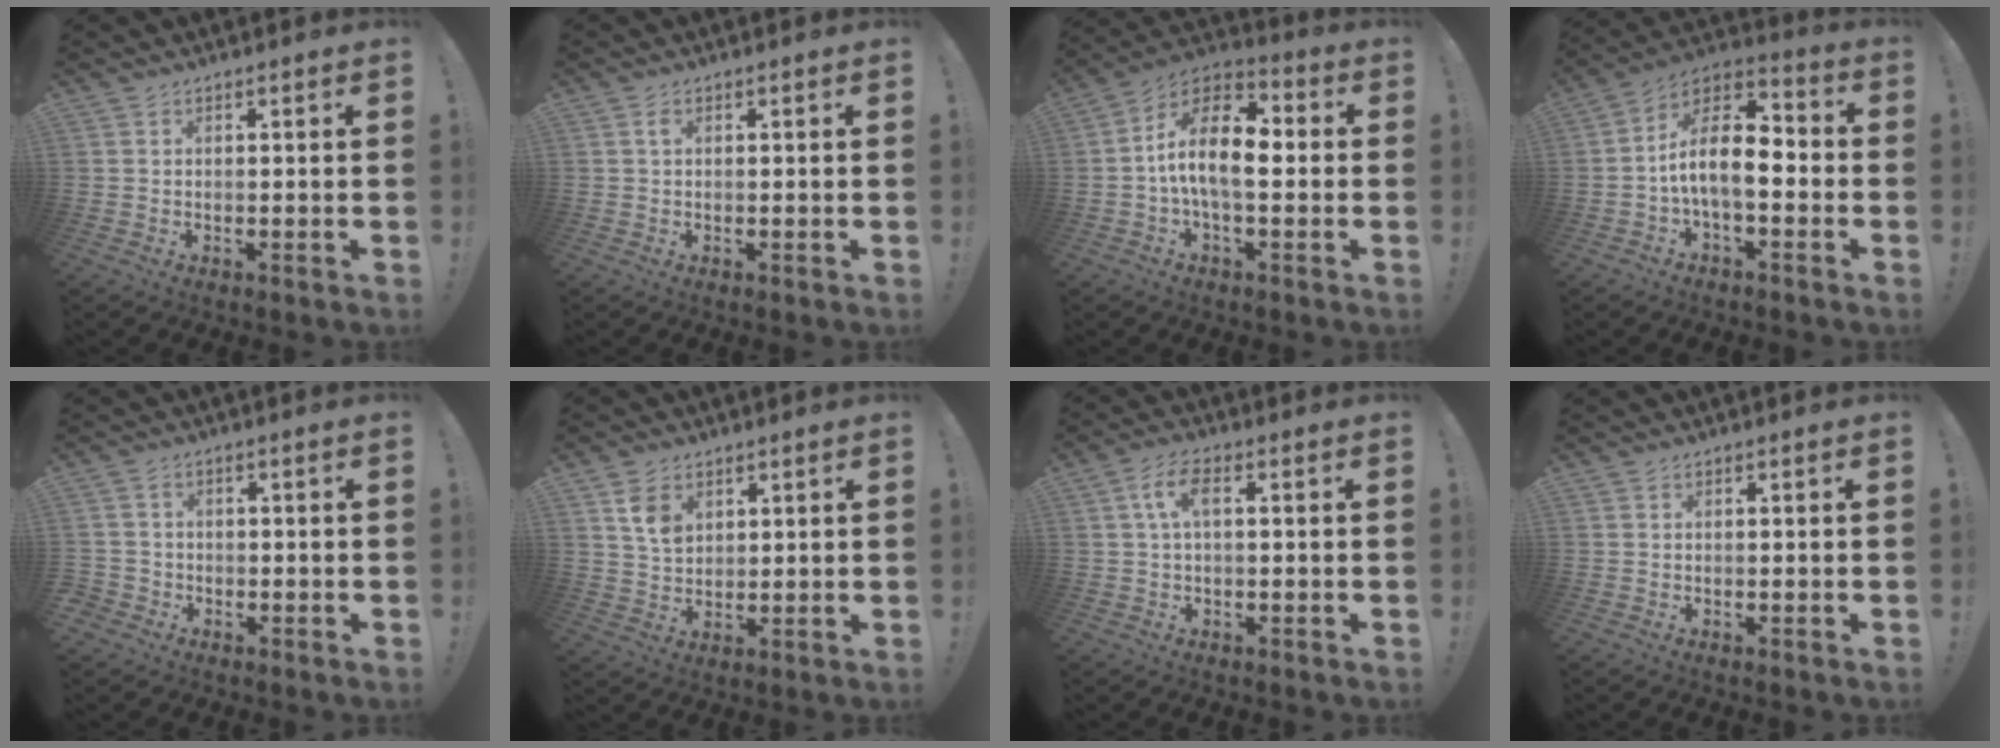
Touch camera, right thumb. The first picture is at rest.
{"total": 1.2, "force": [0.3, 0.6, 0.9], "torque": [-0.014, 0.002, 0.004]}
{"total": 14.7, "force": [-0.6, 7.1, 12.8], "torque": [-0.241, 0.018, -0.010]}
{"total": 14.0, "force": [-1.8, 6.9, 12.0], "torque": [-0.213, 0.012, -0.028]}
{"total": 2.6, "force": [-1.0, 2.3, 0.8], "torque": [-0.018, 0.005, -0.017]}
{"total": 6.7, "force": [3.3, 4.3, 3.9], "torque": [-0.057, -0.013, 0.062]}
{"total": 6.3, "force": [1.2, 2.3, 5.7], "torque": [-0.121, 0.006, 0.018]}
{"total": 0.0}